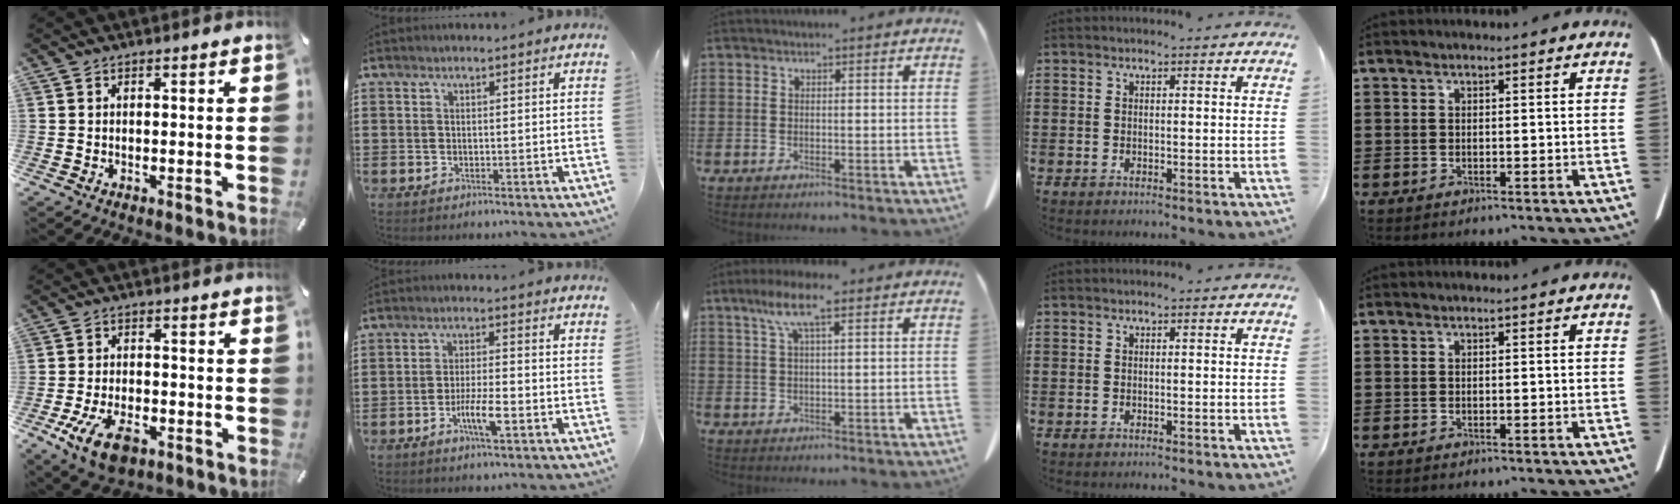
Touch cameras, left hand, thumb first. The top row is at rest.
{"thumb": {"total": 9.8, "force": [-4.7, 5.5, 6.7], "torque": [-0.136, 0.008, -0.085]}, "index": {"total": 5.4, "force": [-2.2, 1.1, 4.8], "torque": [-0.091, -0.001, -0.041]}, "middle": {"total": 6.6, "force": [3.6, 1.3, 5.4], "torque": [-0.114, 0.009, 0.061]}}